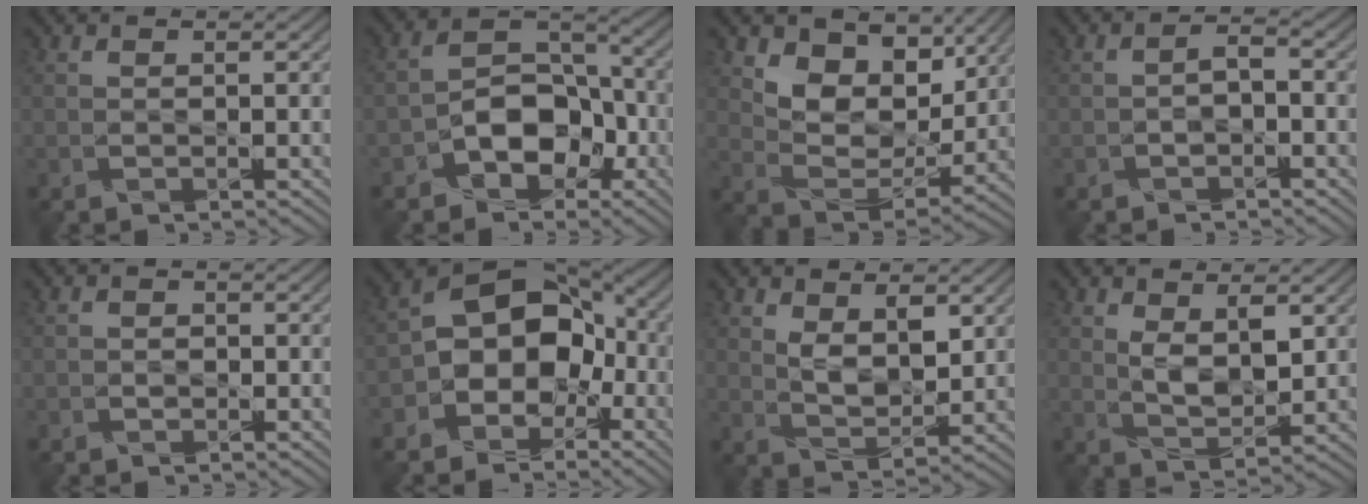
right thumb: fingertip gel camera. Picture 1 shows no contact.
{"total": 8.1, "force": [-3.8, 5.5, 4.7], "torque": [-0.073, 0.003, -0.075]}
{"total": 9.2, "force": [4.9, 6.0, 4.9], "torque": [-0.102, -0.018, 0.083]}
{"total": 1.9, "force": [-0.8, 1.1, 1.4], "torque": [-0.027, 0.003, -0.018]}
{"total": 1.1, "force": [-0.5, 0.9, 0.4], "torque": [-0.005, -0.003, -0.010]}
{"total": 10.1, "force": [-2.5, 7.6, 6.2], "torque": [-0.094, 0.001, -0.067]}
{"total": 5.1, "force": [2.0, 2.8, 3.7], "torque": [-0.078, -0.010, 0.039]}
{"total": 4.8, "force": [1.6, 2.5, 3.8], "torque": [-0.082, -0.008, 0.035]}